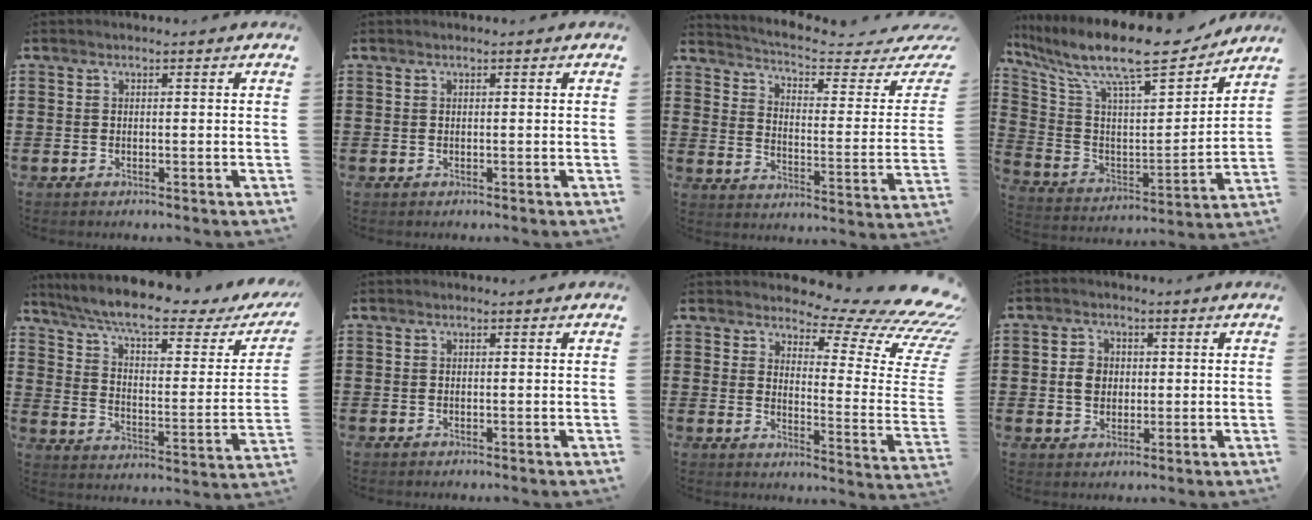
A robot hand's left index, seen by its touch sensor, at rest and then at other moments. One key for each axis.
{"total": 0.0}
{"total": 4.3, "fx": 3.7, "fy": 0.1, "fz": 2.3, "tx": -0.065, "ty": -0.034, "tz": 0.057}
{"total": 13.5, "fx": 10.8, "fy": 2.6, "fz": 7.7, "tx": -0.174, "ty": -0.071, "tz": 0.181}
{"total": 9.1, "fx": 7.2, "fy": 1.1, "fz": 5.5, "tx": -0.126, "ty": -0.043, "tz": 0.120}
{"total": 0.0}
{"total": 10.0, "fx": 7.7, "fy": 2.2, "fz": 5.9, "tx": -0.102, "ty": -0.066, "tz": 0.129}
{"total": 3.6, "fx": 0.1, "fy": 3.1, "fz": 1.8, "tx": -0.045, "ty": 0.011, "tz": -0.002}